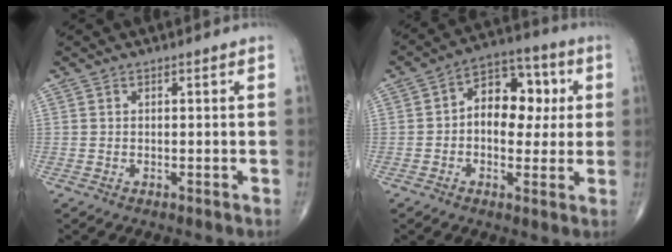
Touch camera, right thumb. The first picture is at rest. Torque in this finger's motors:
{"motor_torque": [0.06, 0.62, 0.91, 0.21, 0.07]}